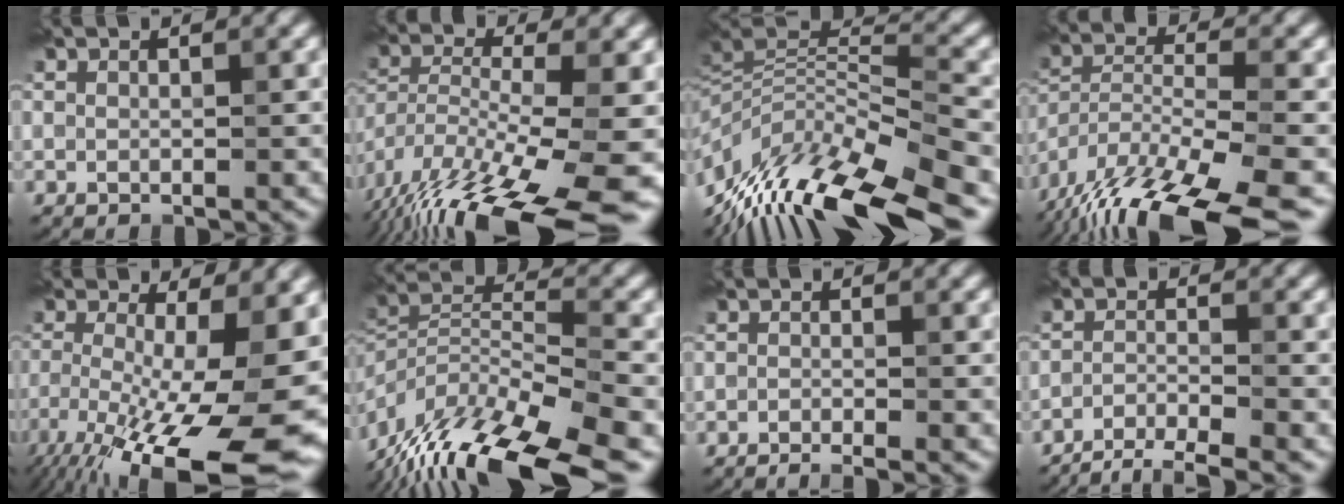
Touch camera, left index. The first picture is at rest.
{"total": 17.2, "force": [-10.6, 4.7, 12.7], "torque": [-0.250, -0.016, -0.173]}
{"total": 13.4, "force": [-7.2, 3.5, 10.8], "torque": [-0.209, 0.011, -0.120]}
{"total": 15.8, "force": [-12.5, 3.9, 8.8], "torque": [-0.176, -0.034, -0.195]}
{"total": 18.5, "force": [-7.7, 5.6, 15.9], "torque": [-0.261, -0.027, -0.121]}
{"total": 15.4, "force": [-11.1, 3.9, 9.8], "torque": [-0.199, 0.006, -0.191]}
{"total": 1.8, "force": [-1.3, 0.2, 1.1], "torque": [-0.014, -0.005, -0.028]}
{"total": 4.2, "force": [-3.6, 0.7, 2.1], "torque": [-0.036, -0.004, -0.071]}